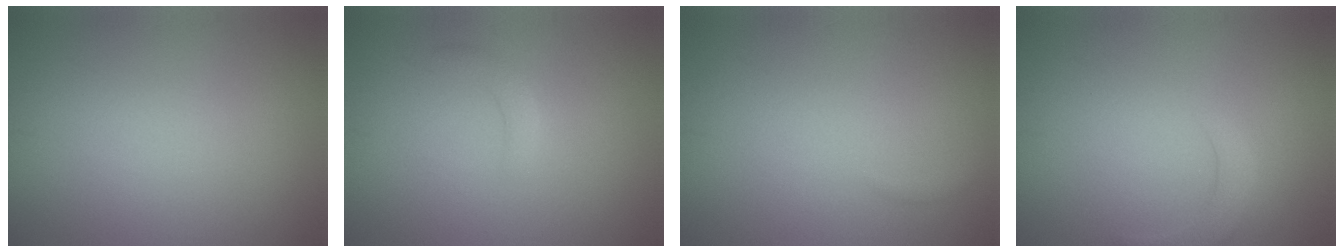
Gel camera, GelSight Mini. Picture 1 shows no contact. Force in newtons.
{"total": 1.2, "press": 1.2, "slide": 0.1}
{"total": 0.5, "press": 0.5, "slide": 0.0}
{"total": 2.3, "press": 2.3, "slide": 0.3}